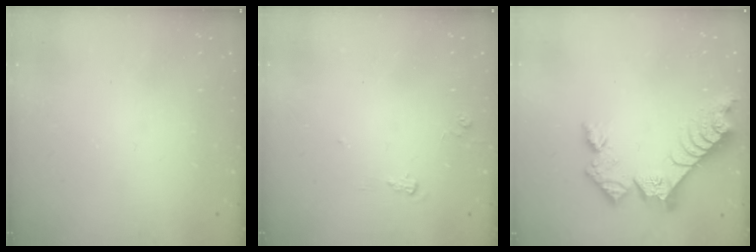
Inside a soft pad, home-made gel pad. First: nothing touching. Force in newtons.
{"total": 5.3, "press": 5.3, "slide": 0.2}
{"total": 12.0, "press": 11.9, "slide": 0.9}